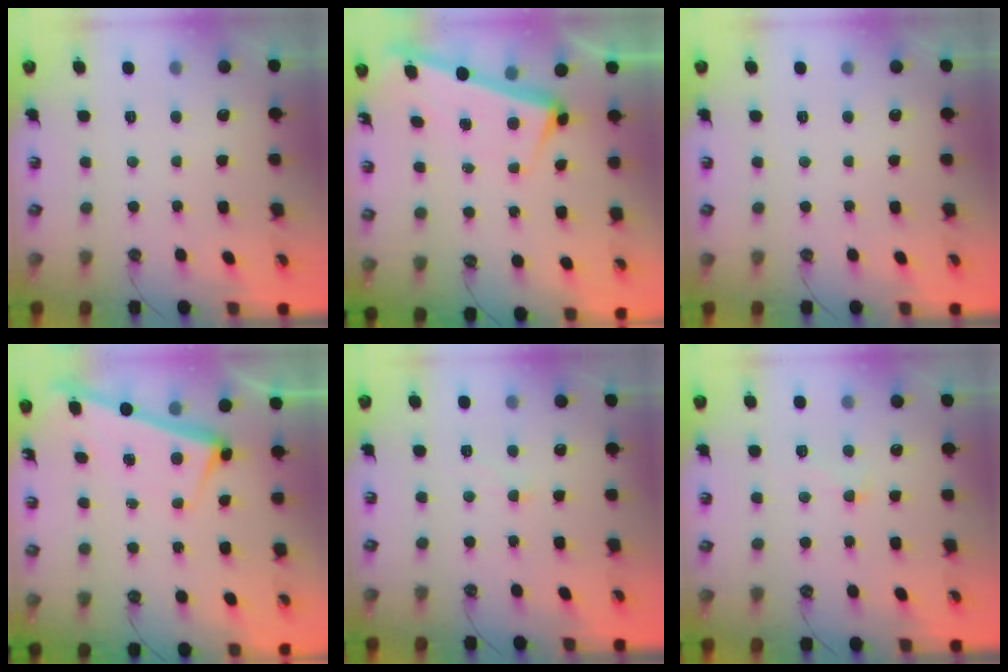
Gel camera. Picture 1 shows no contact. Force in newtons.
{"total": 1.9, "press": 1.6, "slide": 1.1}
{"total": 0.0}
{"total": 2.4, "press": 2.3, "slide": 0.7}
{"total": 1.7, "press": 1.6, "slide": 0.5}
{"total": 1.1, "press": 1.0, "slide": 0.6}